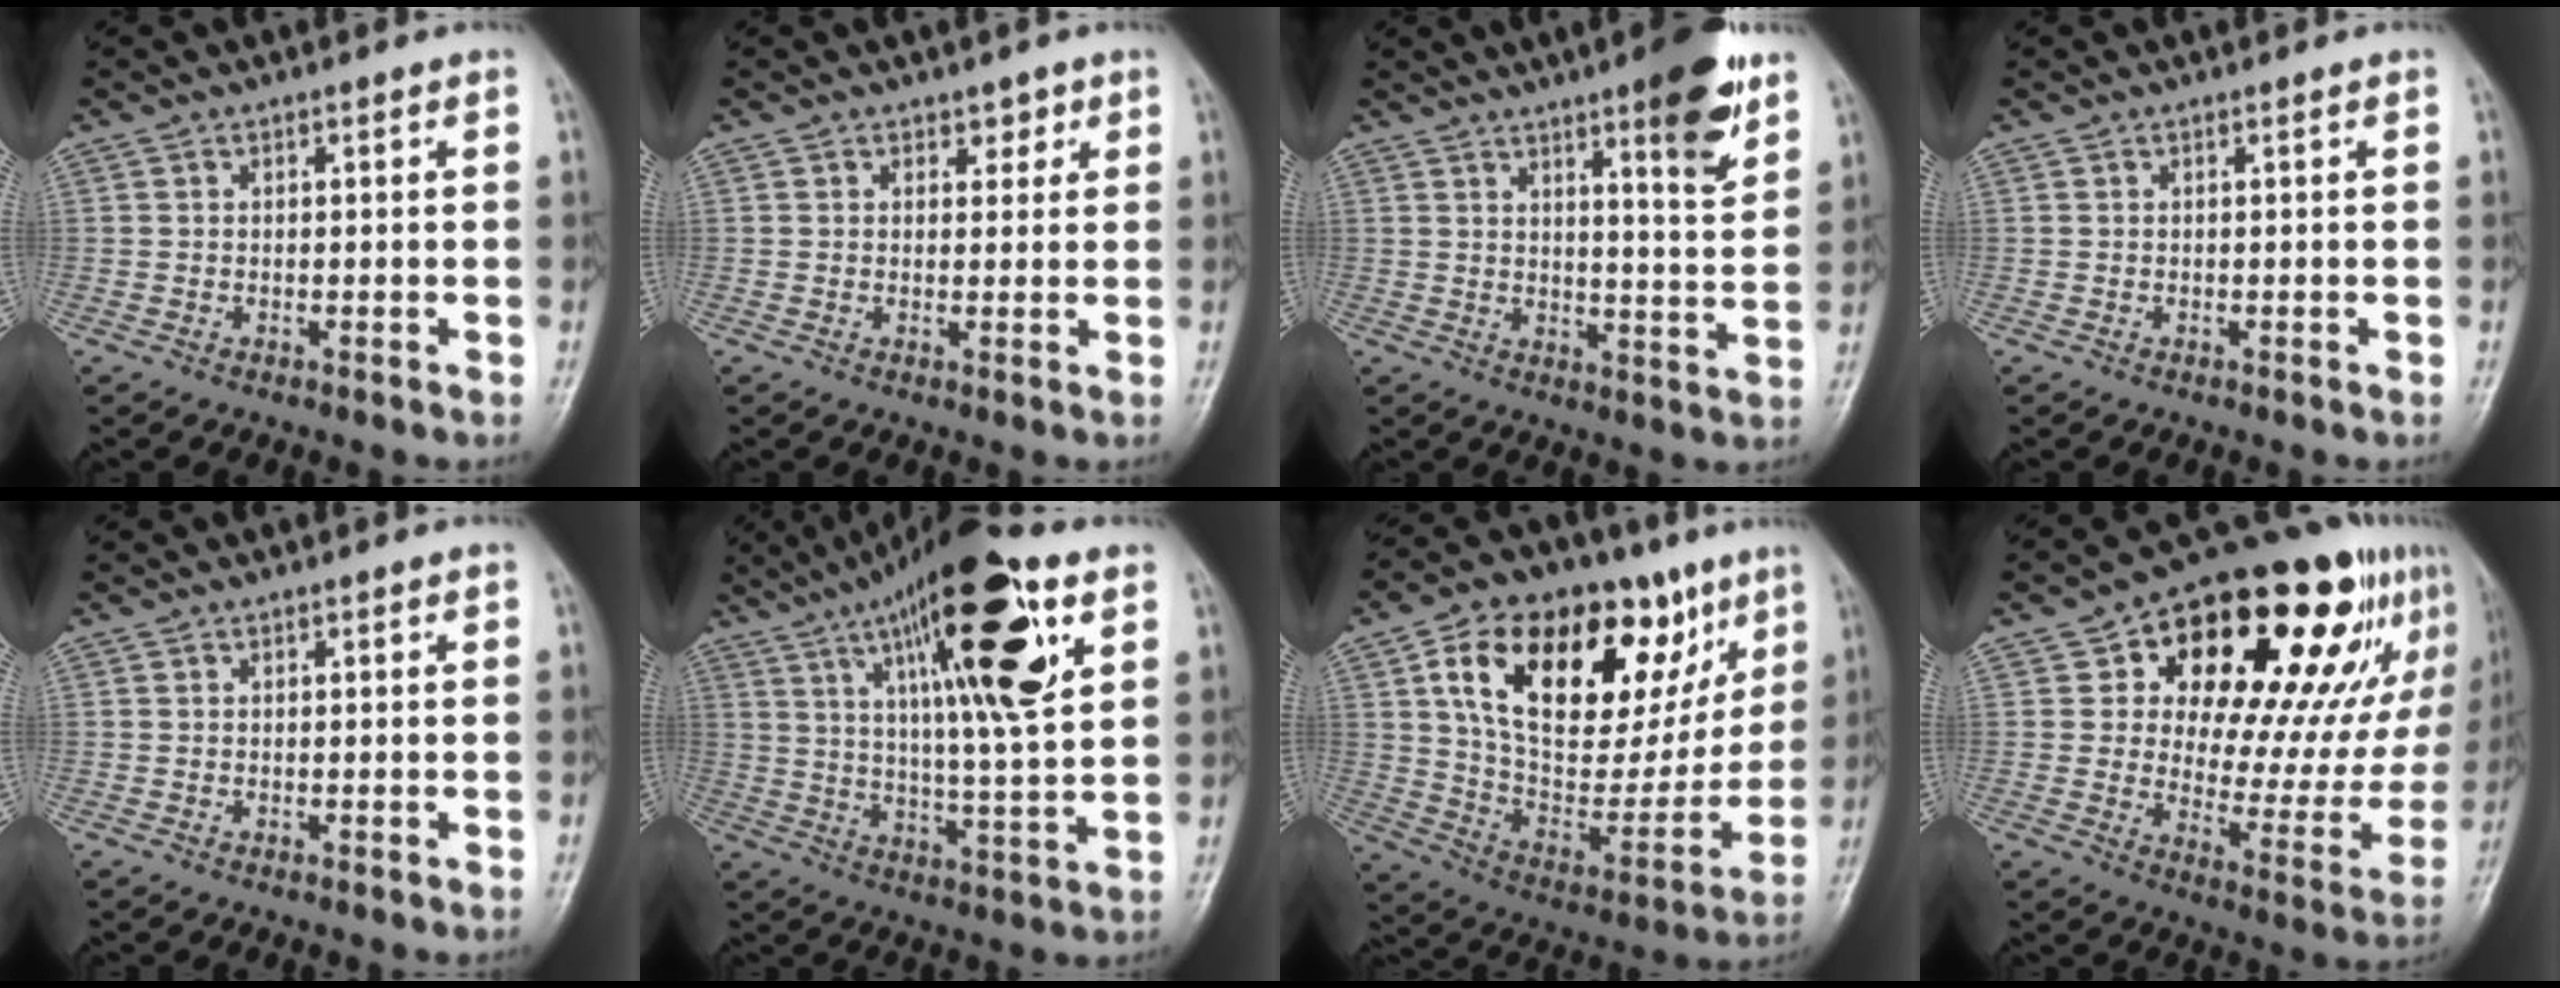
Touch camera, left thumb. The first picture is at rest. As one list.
[{"total": 2.4, "force": [1.4, 1.7, 0.9], "torque": [0.011, -0.005, 0.016]}, {"total": 11.2, "force": [6.7, 2.0, 8.7], "torque": [-0.106, -0.040, 0.091]}, {"total": 0.0}, {"total": 0.0}, {"total": 22.2, "force": [9.9, 4.7, 19.3], "torque": [-0.293, -0.021, 0.157]}, {"total": 31.2, "force": [13.4, 16.6, 22.8], "torque": [-0.321, 0.005, 0.226]}, {"total": 30.1, "force": [14.6, 15.5, 21.3], "torque": [-0.253, -0.004, 0.222]}]